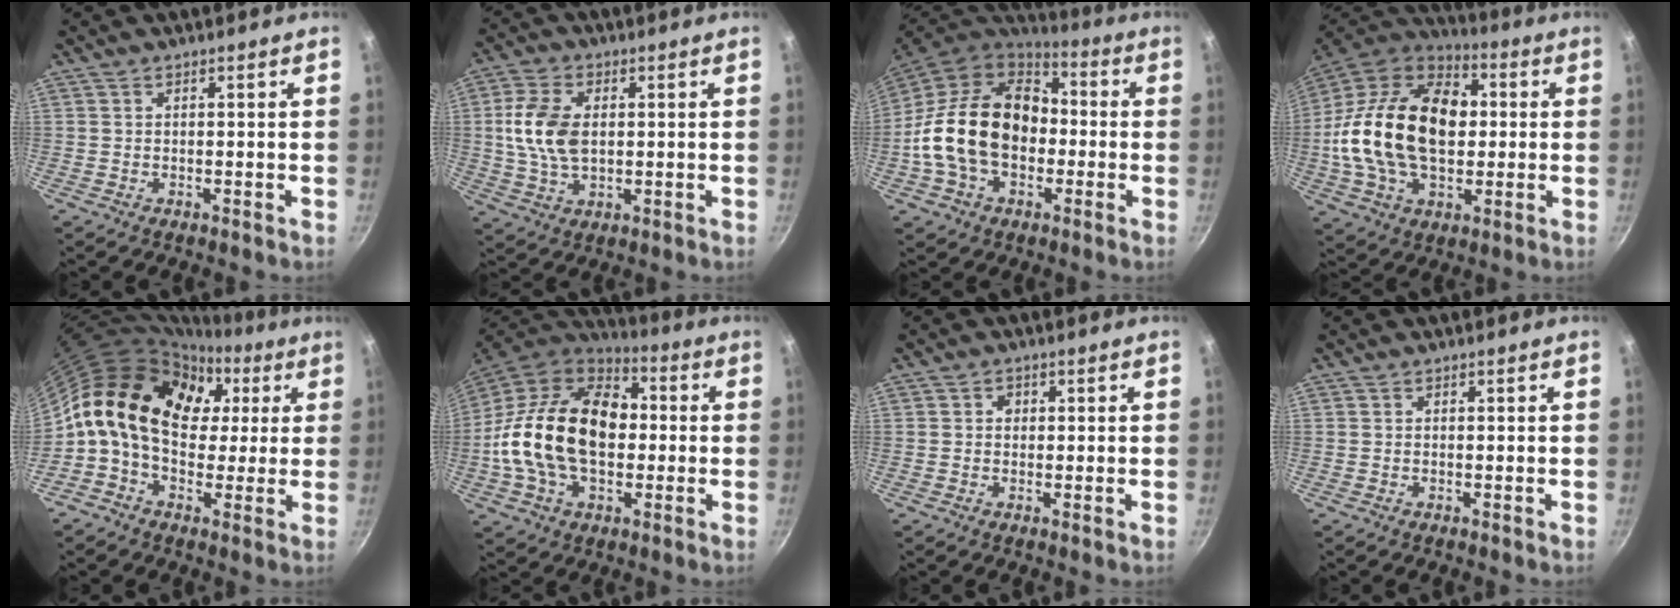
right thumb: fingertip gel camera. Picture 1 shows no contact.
{"total": 10.1, "force": [1.0, 6.3, 7.9], "torque": [-0.149, 0.002, 0.018]}
{"total": 21.2, "force": [-1.9, 15.1, 14.8], "torque": [-0.234, 0.044, -0.042]}
{"total": 26.3, "force": [1.0, 16.9, 20.2], "torque": [-0.342, 0.029, 0.008]}
{"total": 20.8, "force": [4.2, 14.8, 14.1], "torque": [-0.220, 0.043, 0.052]}
{"total": 23.7, "force": [-0.4, 15.6, 17.9], "torque": [-0.292, 0.036, -0.017]}
{"total": 1.5, "force": [0.2, 1.4, 0.6], "torque": [-0.004, -0.001, -0.001]}
{"total": 0.0}